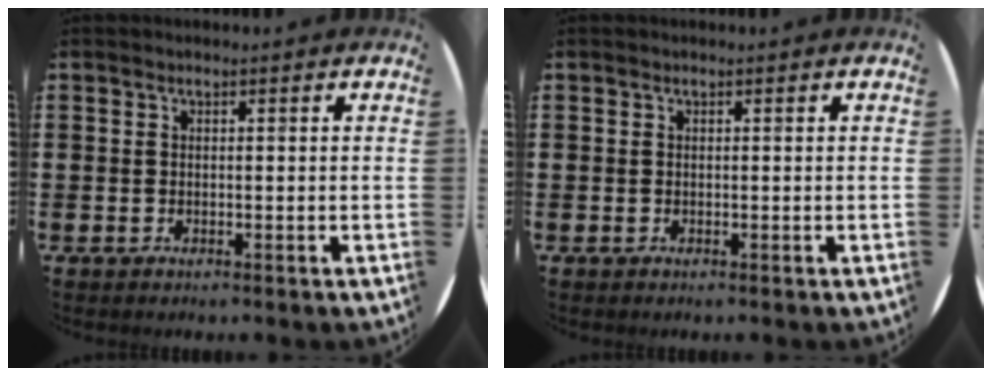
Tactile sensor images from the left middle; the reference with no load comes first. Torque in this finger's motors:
{"motor_torque": [-0.03, 0.02, 0.00, 0.00]}